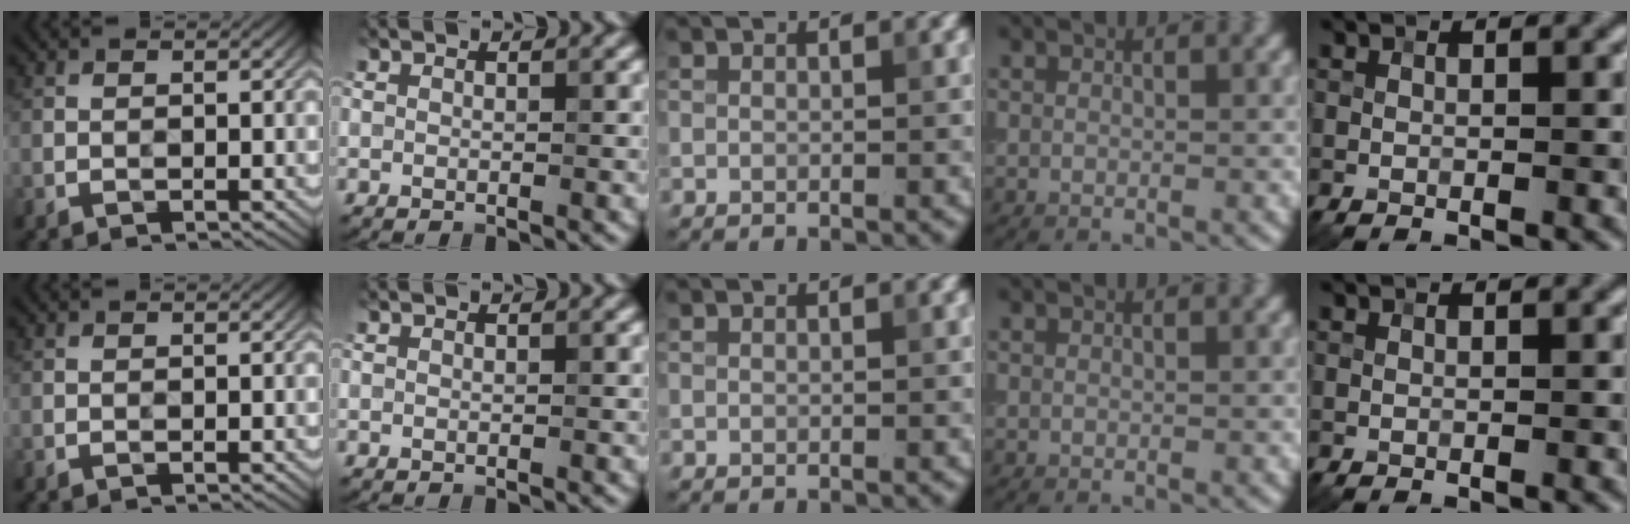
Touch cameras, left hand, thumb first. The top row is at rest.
{}